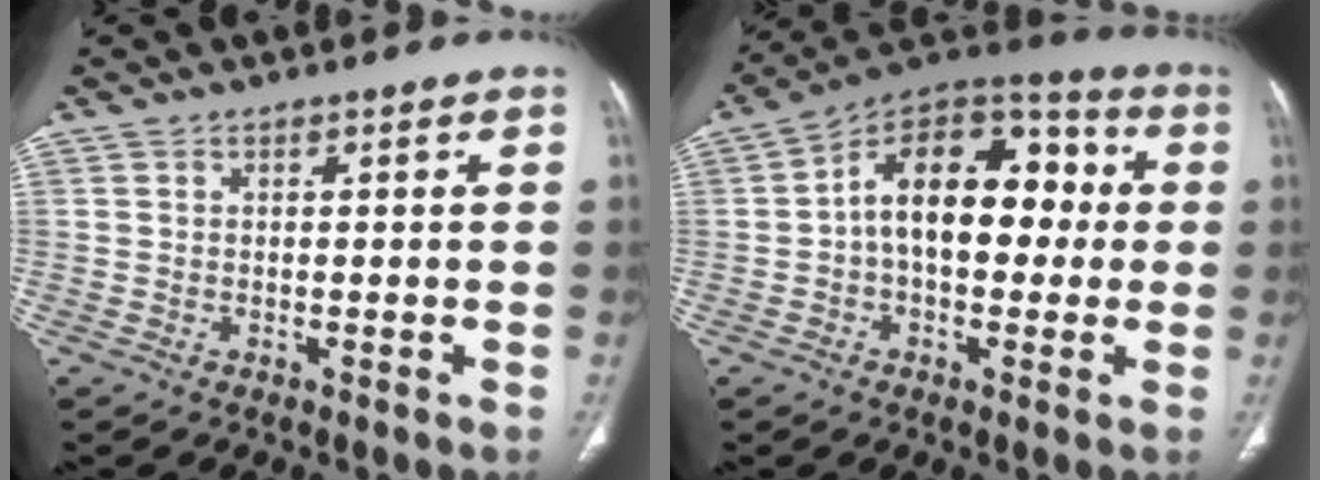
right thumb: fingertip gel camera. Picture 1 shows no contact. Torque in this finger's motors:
{"motor_torque": [-0.21, 0.89, 0.78, 0.01, 0.31]}